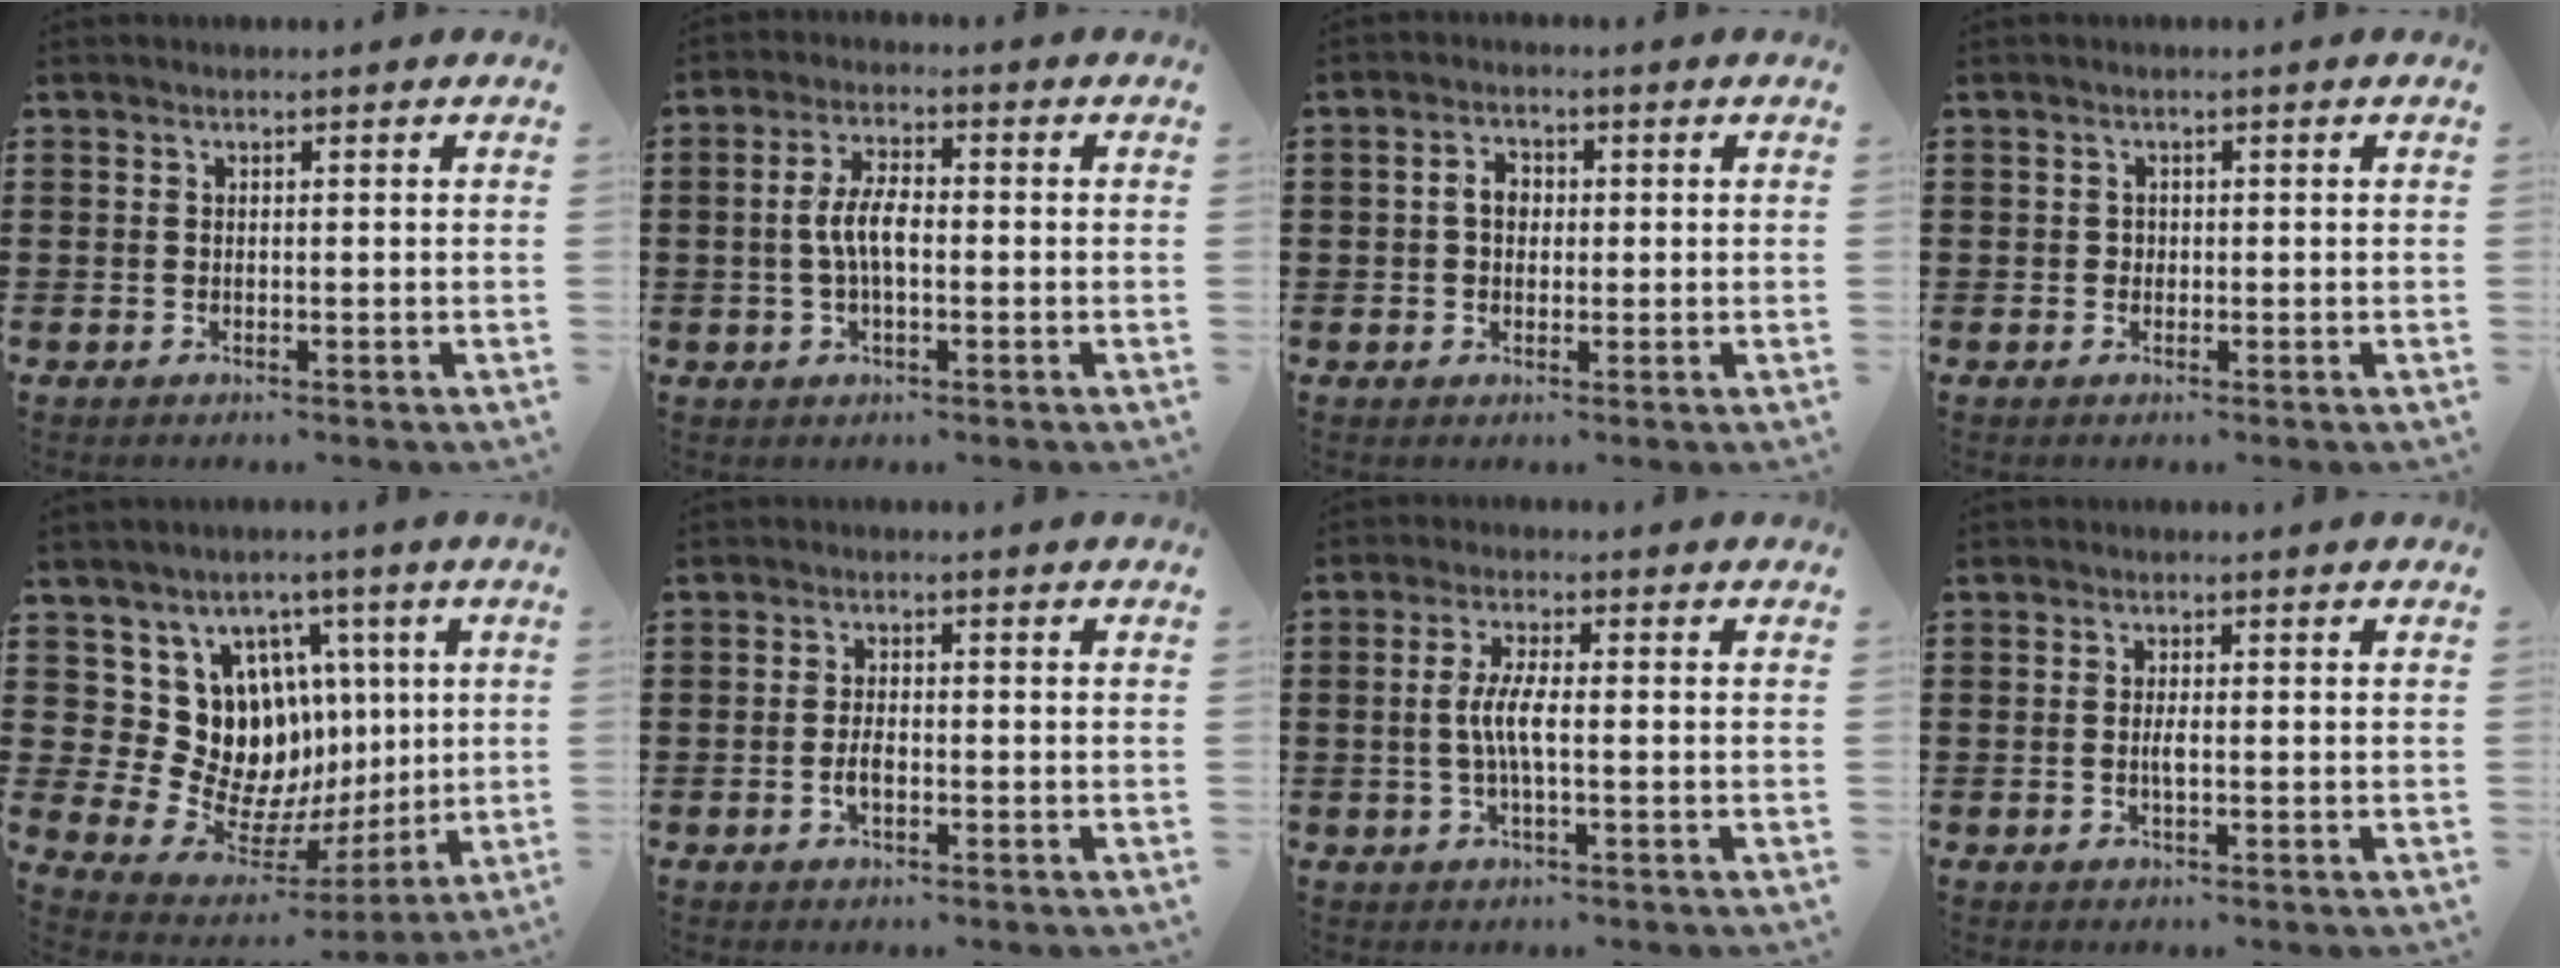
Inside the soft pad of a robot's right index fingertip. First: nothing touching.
{"total": 5.6, "force": [-0.5, 2.3, 5.0], "torque": [-0.113, -0.001, -0.015]}
{"total": 3.1, "force": [0.1, 2.2, 2.2], "torque": [-0.049, 0.010, 0.000]}
{"total": 0.7, "force": [0.0, 0.6, 0.2], "torque": [-0.006, 0.003, 0.000]}
{"total": 12.5, "force": [3.2, 11.2, 4.3], "torque": [-0.091, -0.048, 0.074]}
{"total": 2.4, "force": [-0.8, 1.0, 2.1], "torque": [-0.039, 0.001, -0.013]}
{"total": 4.6, "force": [-0.6, 0.9, 4.5], "torque": [-0.096, -0.004, -0.017]}
{"total": 1.8, "force": [-0.3, 0.4, 1.7], "torque": [-0.040, -0.002, -0.009]}